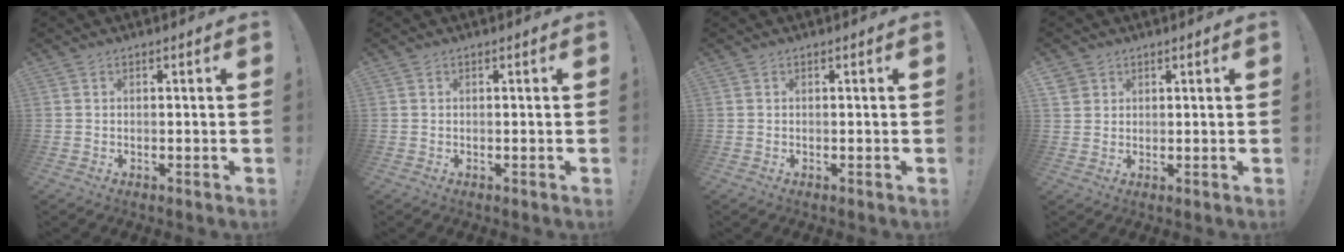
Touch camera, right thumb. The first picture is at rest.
{"total": 0.0}
{"total": 0.0}
{"total": 3.7, "force": [2.3, 2.8, 0.7], "torque": [-0.011, -0.010, 0.043]}